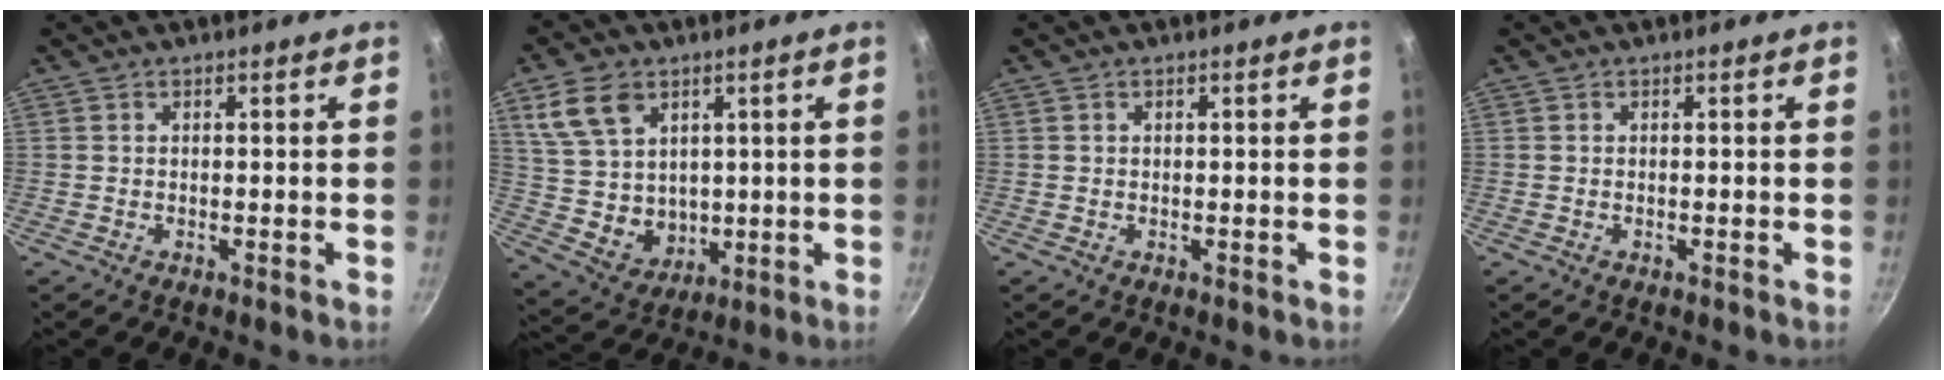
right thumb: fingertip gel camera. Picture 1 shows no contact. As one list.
[{"total": 13.2, "force": [5.1, 10.0, 6.9], "torque": [-0.103, -0.021, 0.116]}, {"total": 0.0}, {"total": 0.0}]